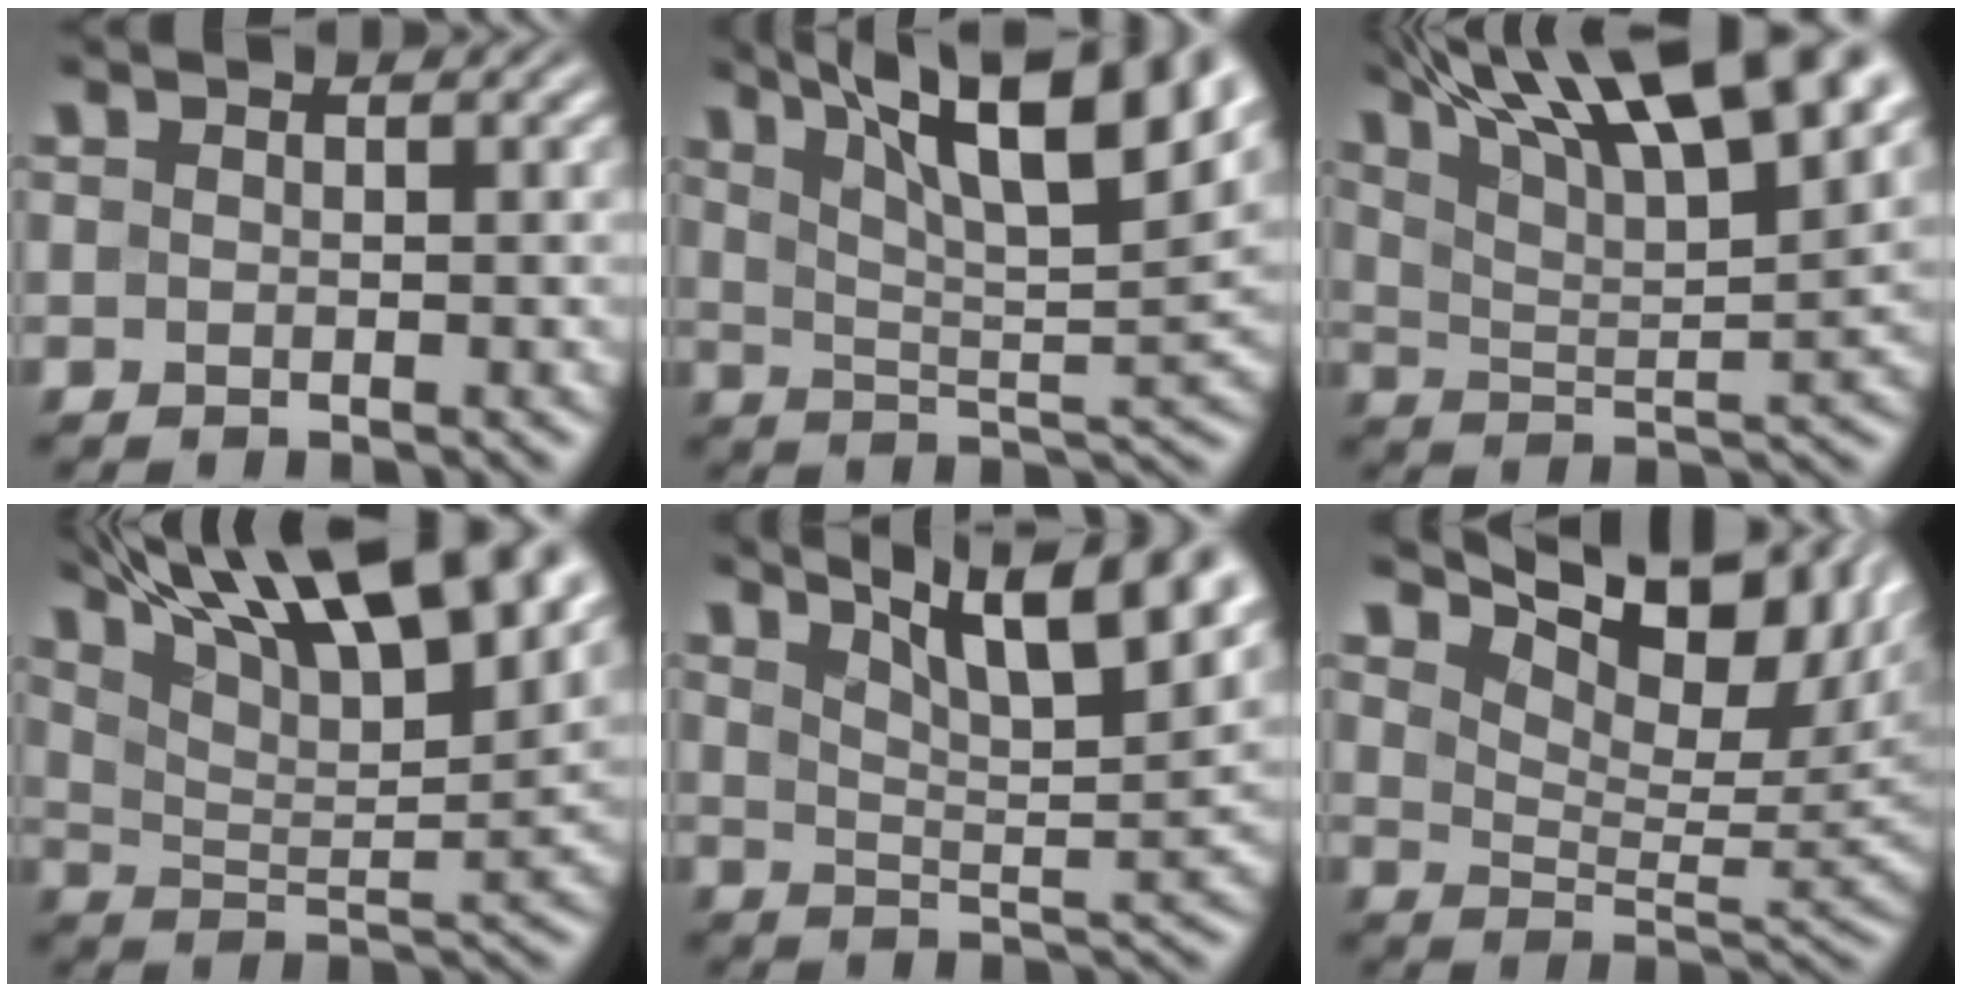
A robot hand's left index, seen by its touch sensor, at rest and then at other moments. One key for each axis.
{"total": 12.6, "fx": 7.6, "fy": 3.4, "fz": 9.4, "tx": -0.134, "ty": 0.019, "tz": 0.105}
{"total": 15.1, "fx": 10.3, "fy": 4.0, "fz": 10.4, "tx": -0.149, "ty": 0.025, "tz": 0.139}
{"total": 16.7, "fx": 11.4, "fy": 5.3, "fz": 10.9, "tx": -0.176, "ty": 0.035, "tz": 0.152}
{"total": 11.2, "fx": 7.8, "fy": 3.1, "fz": 7.4, "tx": -0.083, "ty": 0.024, "tz": 0.085}
{"total": 9.9, "fx": 6.5, "fy": 3.6, "fz": 6.5, "tx": -0.098, "ty": 0.009, "tz": 0.111}